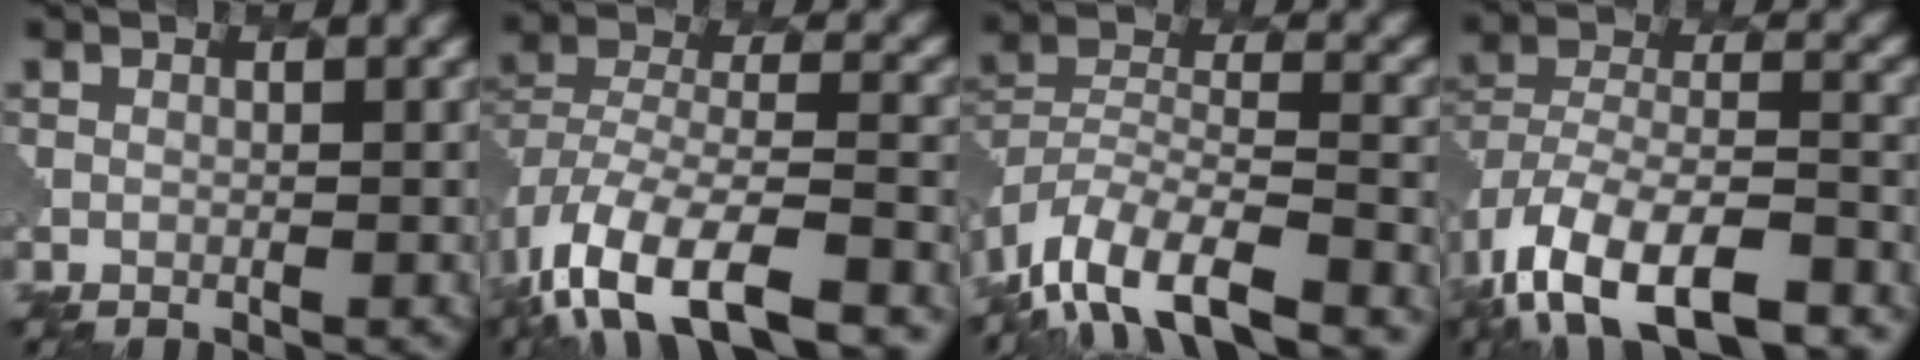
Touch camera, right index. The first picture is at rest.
{"total": 14.4, "force": [-9.5, 6.2, 8.8], "torque": [-0.187, -0.020, -0.136]}
{"total": 13.2, "force": [-10.6, 4.9, 6.1], "torque": [-0.116, -0.009, -0.164]}
{"total": 16.7, "force": [-11.6, 8.2, 8.8], "torque": [-0.172, -0.029, -0.156]}